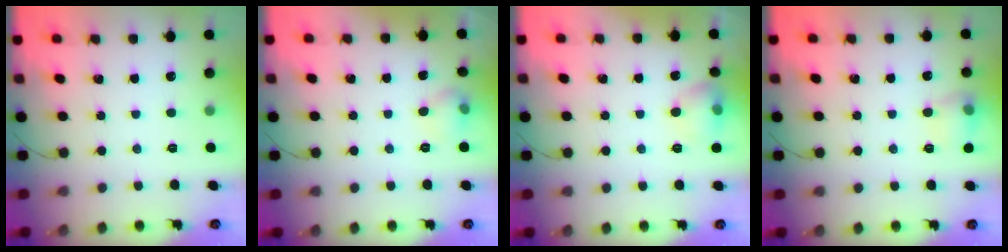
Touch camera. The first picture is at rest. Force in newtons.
{"total": 8.3, "press": 6.2, "slide": 5.5}
{"total": 7.9, "press": 7.8, "slide": 1.3}
{"total": 8.9, "press": 8.9, "slide": 0.7}